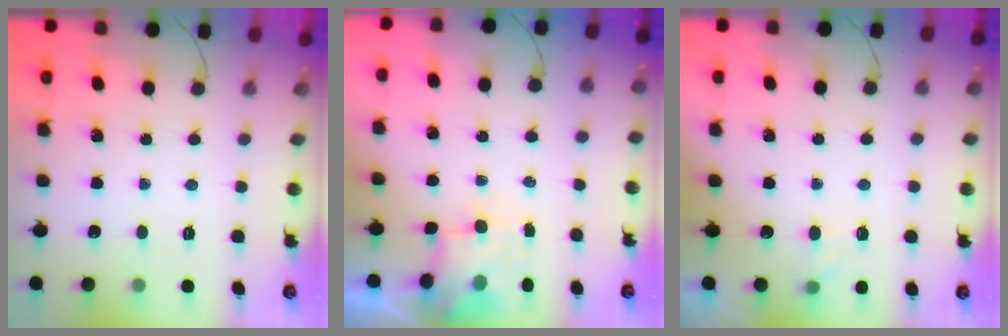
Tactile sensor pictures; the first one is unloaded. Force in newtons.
{"total": 5.0, "press": 5.0, "slide": 0.5}
{"total": 2.7, "press": 2.5, "slide": 1.1}